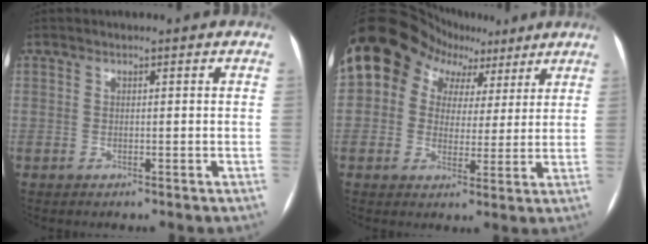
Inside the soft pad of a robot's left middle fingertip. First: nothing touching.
{"total": 12.3, "force": [6.1, 9.7, 4.4], "torque": [-0.056, 0.056, 0.096]}